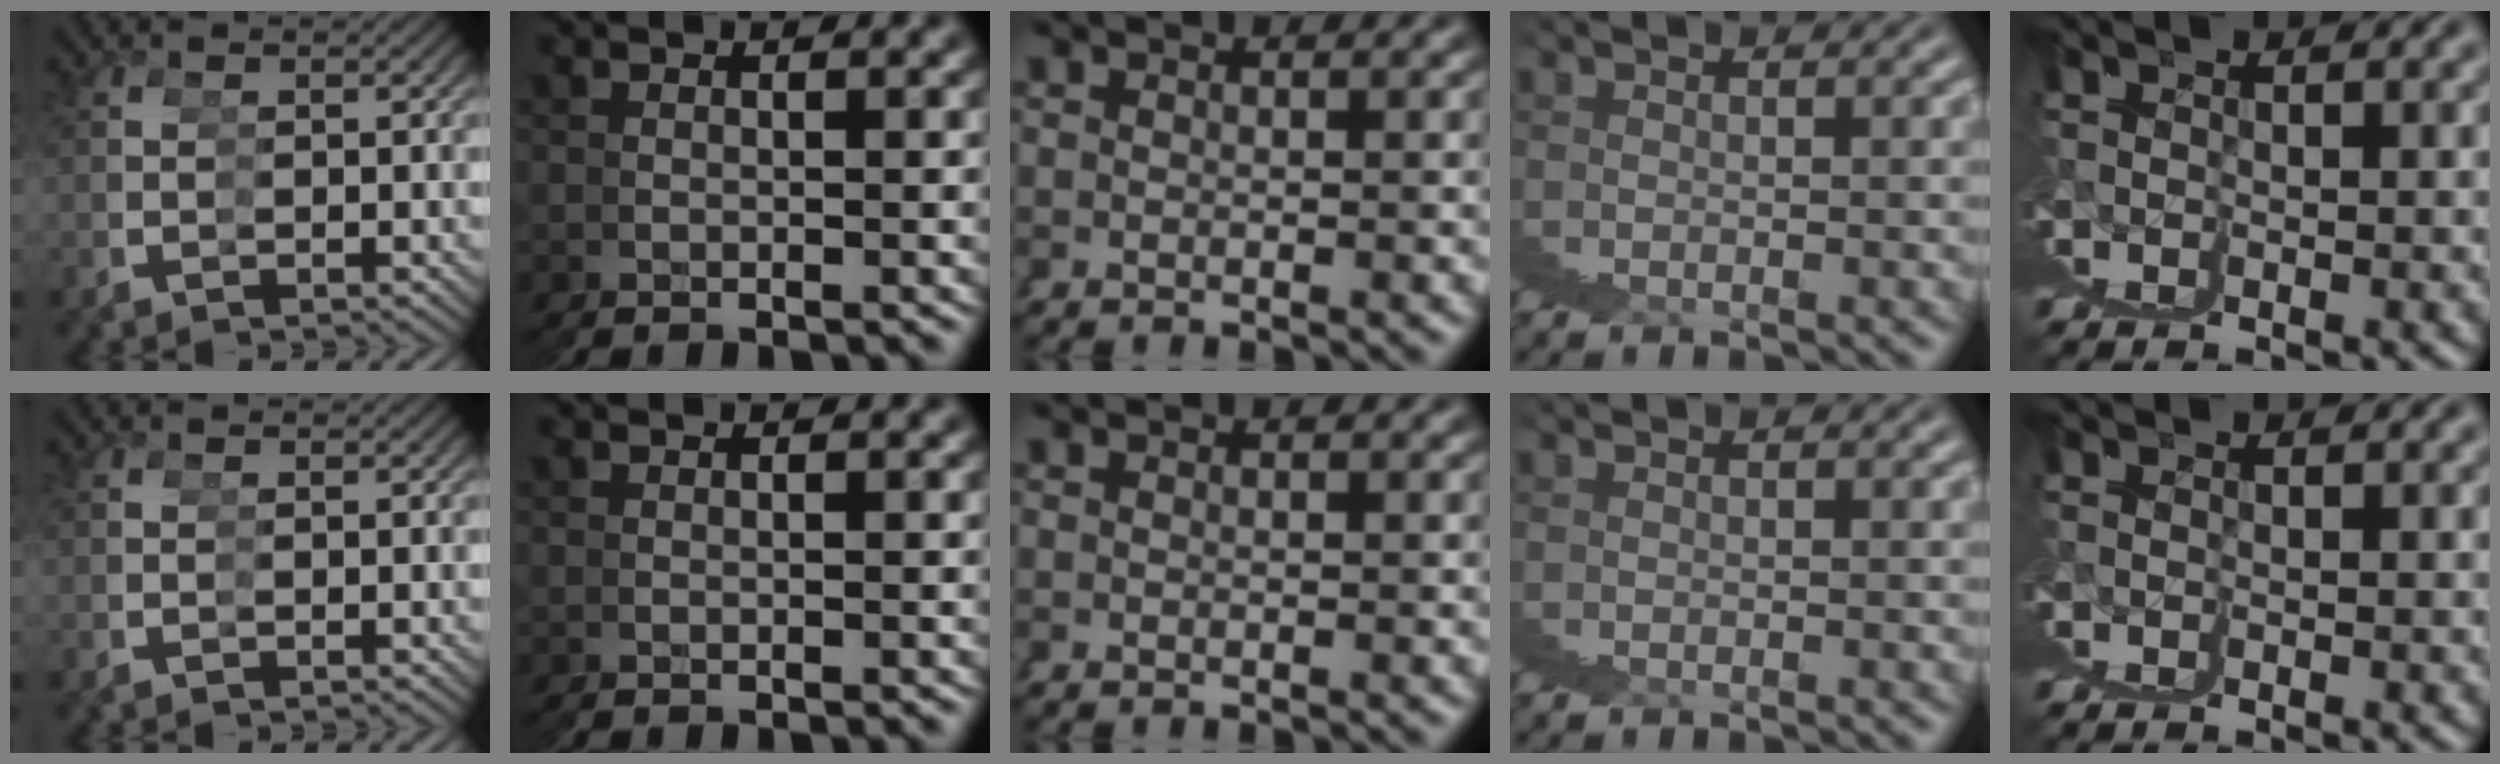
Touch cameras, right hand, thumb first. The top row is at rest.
{}